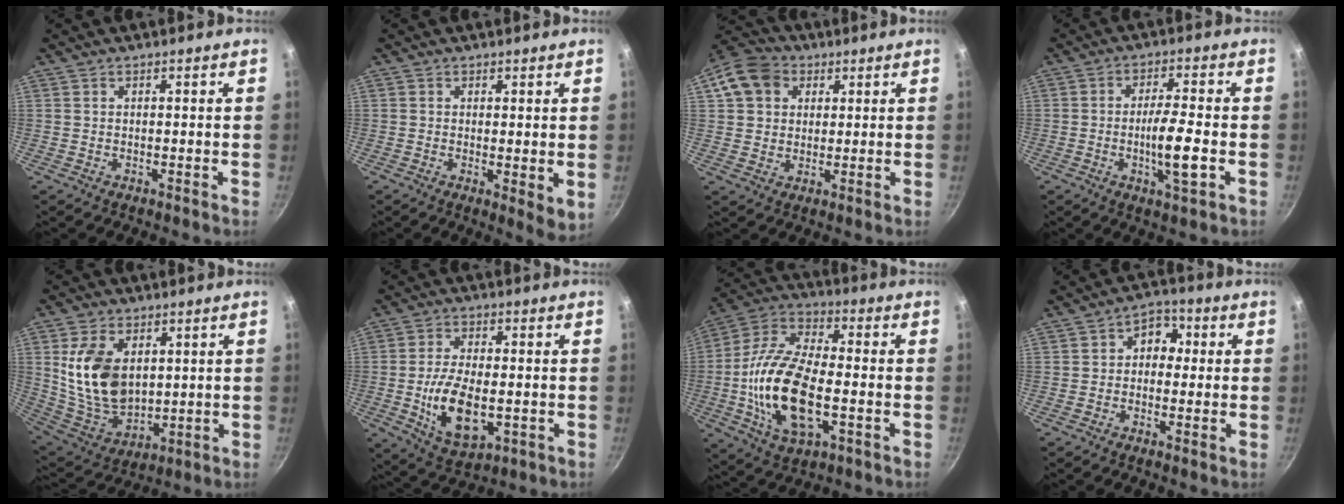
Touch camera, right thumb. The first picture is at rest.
{"total": 4.4, "force": [0.5, 1.7, 4.1], "torque": [-0.056, -0.017, 0.007]}
{"total": 10.3, "force": [3.5, 8.4, 4.7], "torque": [-0.062, 0.011, 0.050]}
{"total": 8.1, "force": [-2.0, 1.4, 7.7], "torque": [-0.138, 0.010, -0.036]}
{"total": 15.0, "force": [3.2, 9.8, 10.9], "torque": [-0.185, -0.033, 0.078]}
{"total": 12.3, "force": [-2.0, 6.3, 10.3], "torque": [-0.187, -0.001, -0.027]}
{"total": 19.7, "force": [-3.4, 9.4, 17.0], "torque": [-0.326, 0.021, -0.075]}
{"total": 5.9, "force": [0.6, 4.6, 3.6], "torque": [-0.015, 0.009, -0.004]}